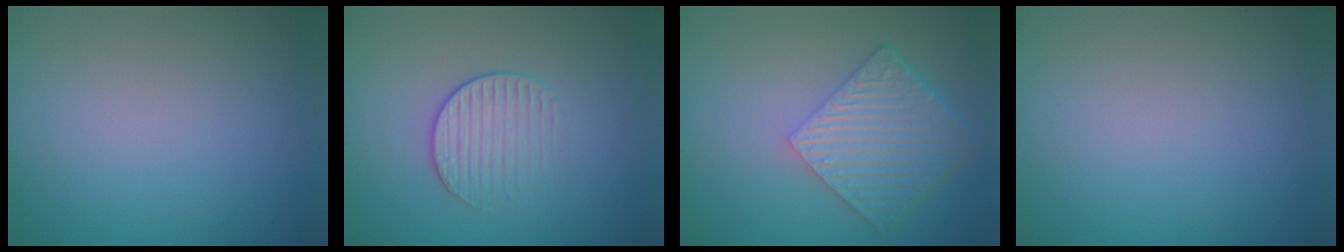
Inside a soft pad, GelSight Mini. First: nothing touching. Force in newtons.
{"total": 2.0, "press": 1.4, "slide": 1.4}
{"total": 6.2, "press": 4.5, "slide": 4.3}
{"total": 0.0}